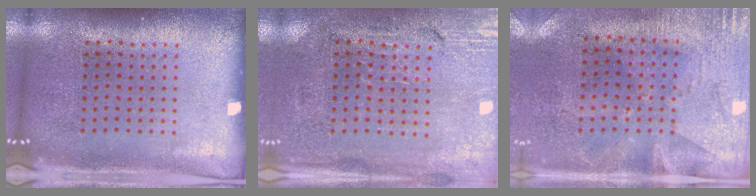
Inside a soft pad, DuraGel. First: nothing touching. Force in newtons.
{"total": 3.2, "press": 2.9, "slide": 1.3}
{"total": 2.8, "press": 2.2, "slide": 1.6}